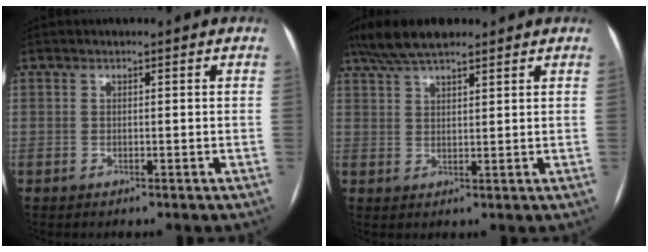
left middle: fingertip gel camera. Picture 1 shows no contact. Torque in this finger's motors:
{"motor_torque": [0.47, -0.45, 0.09, 0.02]}